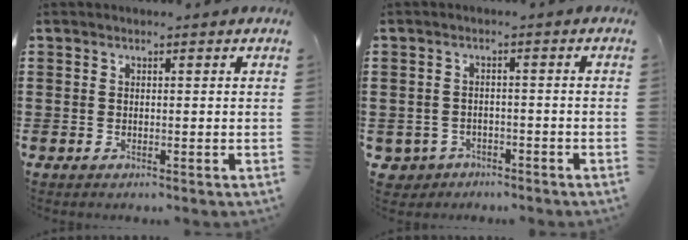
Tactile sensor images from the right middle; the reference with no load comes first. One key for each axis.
{"total": 2.6, "fx": -2.3, "fy": 1.3, "fz": -0.1, "tx": -0.015, "ty": -0.001, "tz": -0.053}